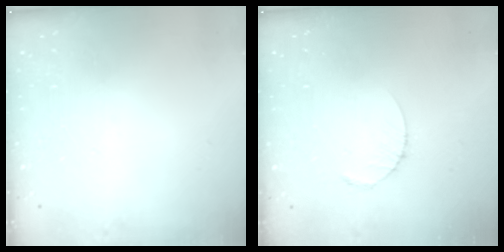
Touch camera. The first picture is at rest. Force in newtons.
{"total": 2.6, "press": 2.6, "slide": 0.4}